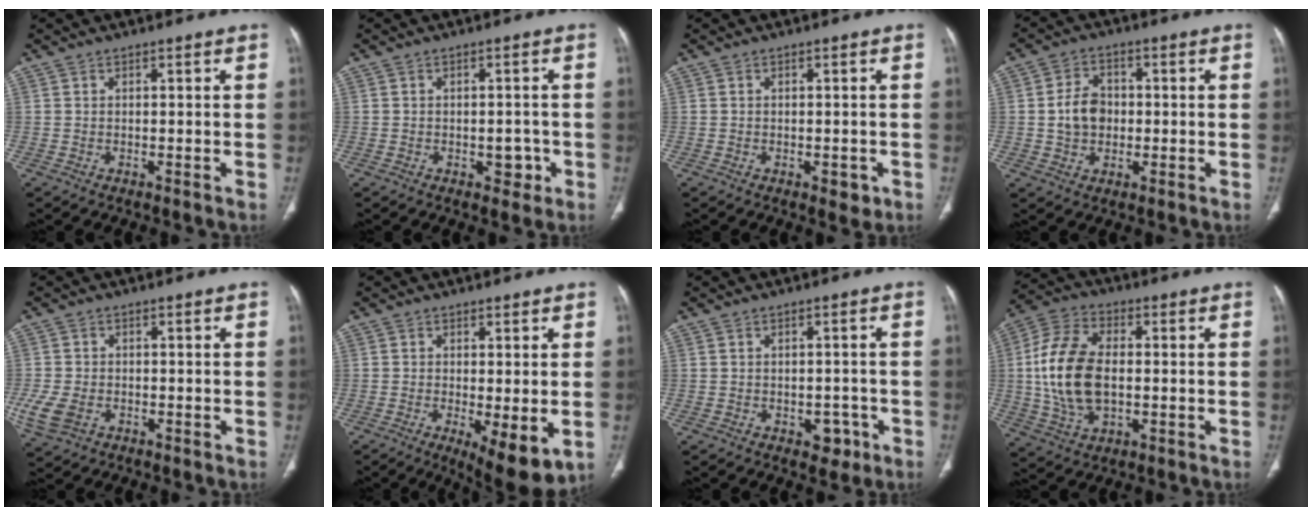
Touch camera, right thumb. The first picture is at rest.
{"total": 3.1, "force": [-1.1, 2.1, 2.0], "torque": [-0.007, 0.005, -0.011]}
{"total": 2.3, "force": [-0.9, 1.4, 1.7], "torque": [-0.010, 0.001, -0.007]}
{"total": 6.9, "force": [-0.1, 5.3, 4.4], "torque": [-0.060, 0.011, -0.004]}
{"total": 6.0, "force": [-1.9, 4.2, 3.8], "torque": [-0.092, 0.000, -0.031]}
{"total": 8.6, "force": [-2.1, 2.9, 7.9], "torque": [-0.119, -0.025, -0.027]}
{"total": 3.5, "force": [-1.6, 2.5, 1.9], "torque": [-0.004, 0.009, -0.016]}
{"total": 15.9, "force": [0.0, 9.4, 12.8], "torque": [-0.255, 0.011, 0.002]}